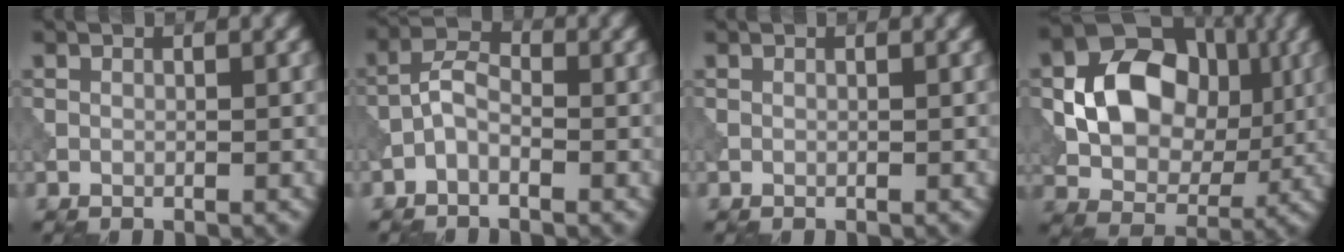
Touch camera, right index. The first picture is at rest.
{"total": 2.4, "force": [-1.3, 1.1, 1.8], "torque": [-0.032, 0.011, -0.034]}
{"total": 0.0}
{"total": 10.3, "force": [0.9, 7.8, 6.8], "torque": [-0.116, 0.000, 0.010]}